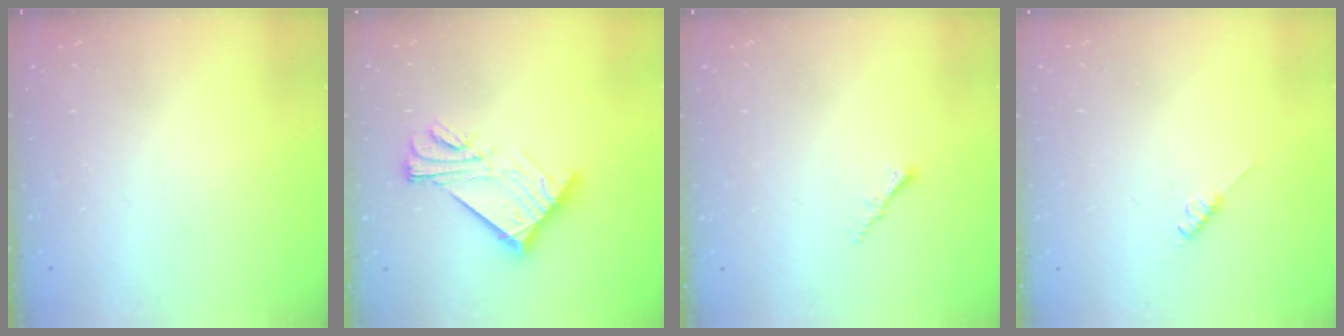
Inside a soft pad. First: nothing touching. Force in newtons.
{"total": 12.0, "press": 12.0, "slide": 0.6}
{"total": 1.2, "press": 1.1, "slide": 0.4}
{"total": 2.8, "press": 2.8, "slide": 0.5}